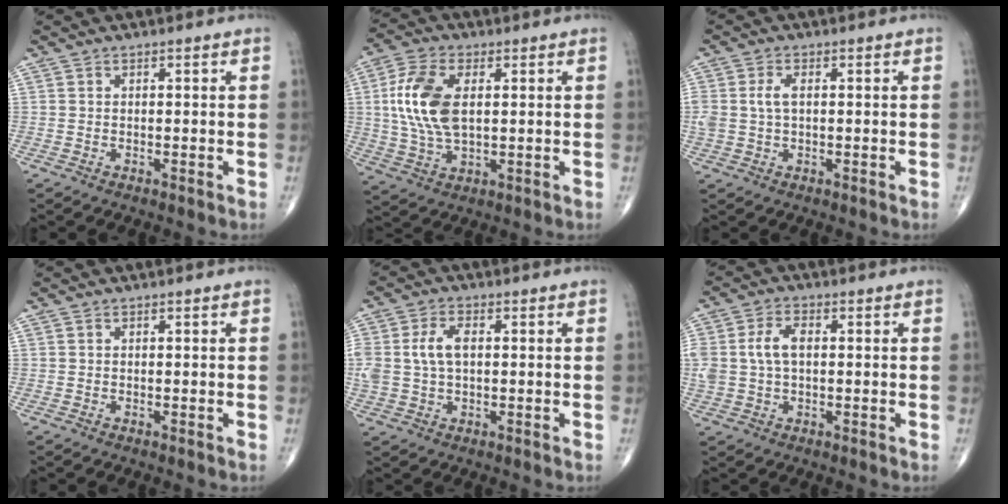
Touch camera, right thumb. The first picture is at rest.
{"total": 12.3, "force": [1.8, 6.5, 10.2], "torque": [-0.217, 0.000, 0.036]}
{"total": 3.9, "force": [0.5, 2.2, 3.2], "torque": [-0.082, 0.009, 0.011]}
{"total": 0.0}
{"total": 6.9, "force": [0.9, 4.1, 5.5], "torque": [-0.126, 0.014, 0.020]}
{"total": 6.5, "force": [0.7, 4.0, 5.1], "torque": [-0.116, 0.017, 0.016]}